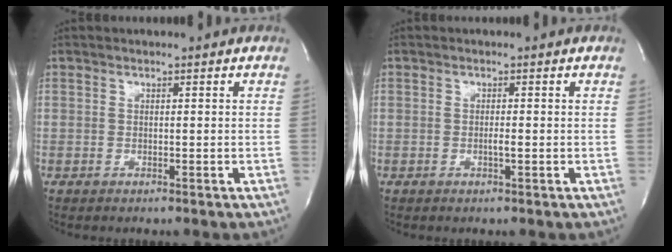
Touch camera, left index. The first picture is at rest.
{"total": 0.9, "force": [-0.3, -0.1, 0.9], "torque": [-0.019, -0.001, -0.005]}